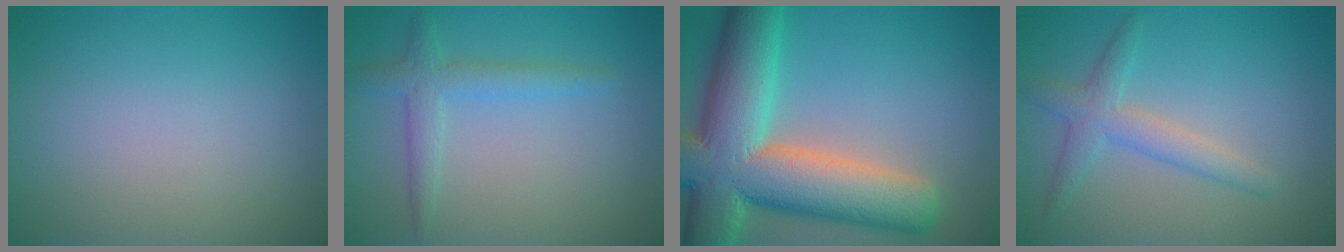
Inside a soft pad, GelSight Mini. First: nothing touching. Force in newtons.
{"total": 2.6, "press": 2.6, "slide": 0.1}
{"total": 14.2, "press": 14.2, "slide": 1.0}
{"total": 3.0, "press": 3.0, "slide": 0.1}